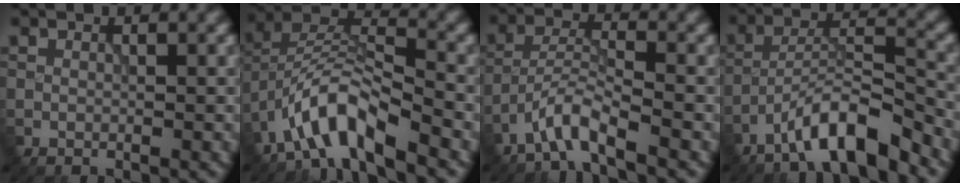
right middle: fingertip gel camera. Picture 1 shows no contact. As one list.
[{"total": 7.3, "force": [-4.9, 2.2, 4.9], "torque": [-0.085, 0.010, -0.095]}, {"total": 3.5, "force": [-2.8, 0.3, 2.1], "torque": [-0.039, 0.010, -0.062]}, {"total": 6.6, "force": [-4.8, 1.2, 4.4], "torque": [-0.071, 0.011, -0.086]}]